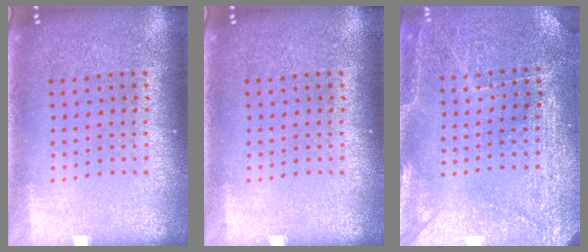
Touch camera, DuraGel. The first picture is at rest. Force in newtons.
{"total": 0.0}
{"total": 2.9, "press": 2.8, "slide": 0.3}